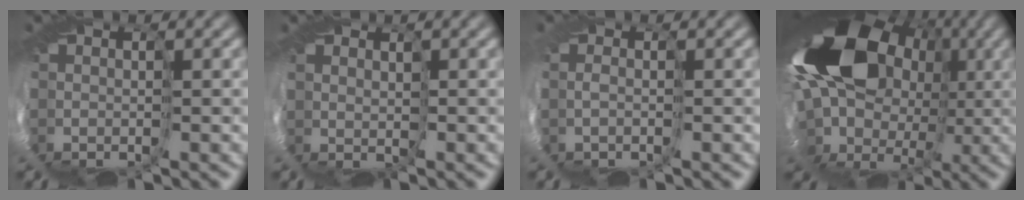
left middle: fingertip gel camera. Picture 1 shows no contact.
{"total": 1.4, "force": [1.2, 0.1, -0.6], "torque": [-0.004, 0.004, 0.013]}
{"total": 0.9, "force": [-0.2, -0.7, -0.4], "torque": [-0.011, -0.002, -0.008]}
{"total": 18.1, "force": [1.9, 13.5, 11.9], "torque": [-0.221, 0.005, -0.019]}